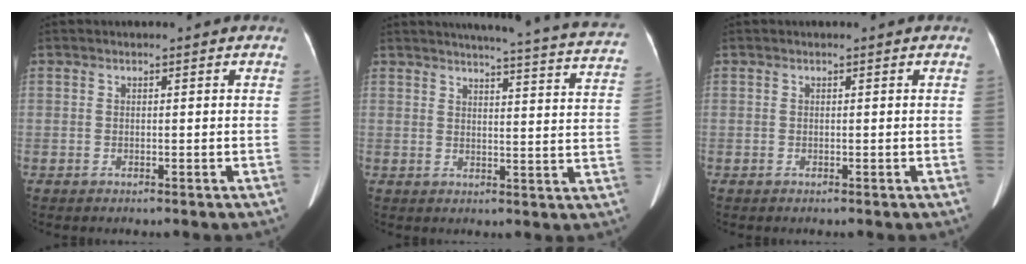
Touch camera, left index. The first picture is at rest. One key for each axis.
{"total": 23.0, "fx": 21.5, "fy": 0.4, "fz": 8.3, "tx": -0.103, "ty": -0.069, "tz": 0.235}
{"total": 0.0}